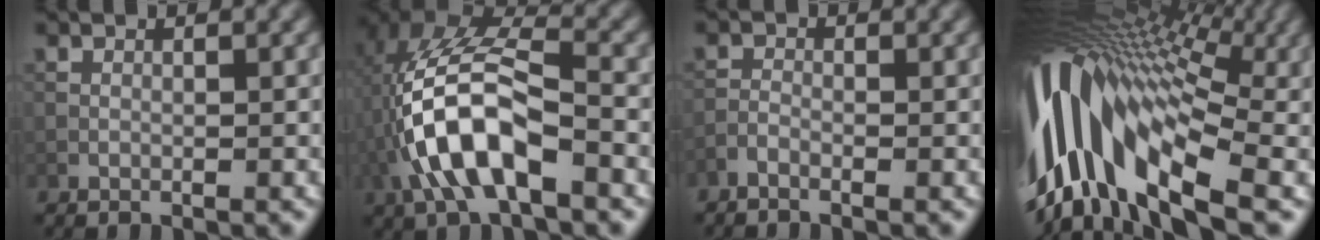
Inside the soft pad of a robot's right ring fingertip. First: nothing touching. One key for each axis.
{"total": 10.2, "fx": -3.0, "fy": 4.5, "fz": 8.6, "tx": -0.185, "ty": 0.009, "tz": -0.056}
{"total": 1.0, "fx": -0.8, "fy": 0.4, "fz": 0.4, "tx": -0.010, "ty": 0.001, "tz": -0.021}
{"total": 16.3, "fx": -0.2, "fy": 7.8, "fz": 14.3, "tx": -0.269, "ty": 0.013, "tz": 0.000}